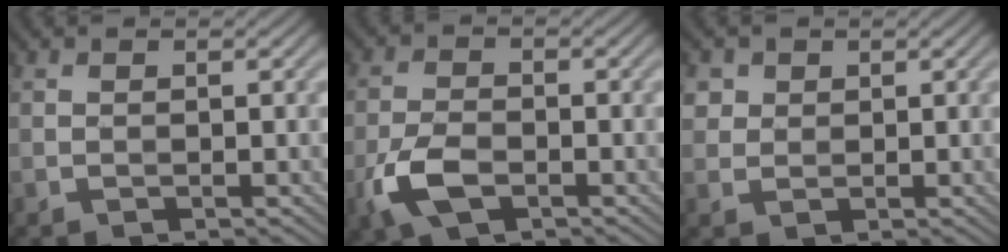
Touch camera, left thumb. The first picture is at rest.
{"total": 5.6, "force": [-2.6, 2.8, 4.1], "torque": [-0.096, -0.002, -0.060]}
{"total": 2.4, "force": [1.3, 2.0, 0.4], "torque": [-0.018, -0.001, 0.027]}